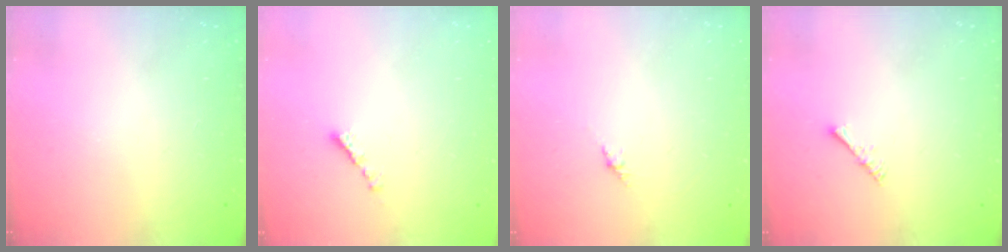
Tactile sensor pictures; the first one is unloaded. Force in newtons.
{"total": 2.1, "press": 2.1, "slide": 0.3}
{"total": 2.7, "press": 2.6, "slide": 0.7}
{"total": 2.0, "press": 1.9, "slide": 0.4}